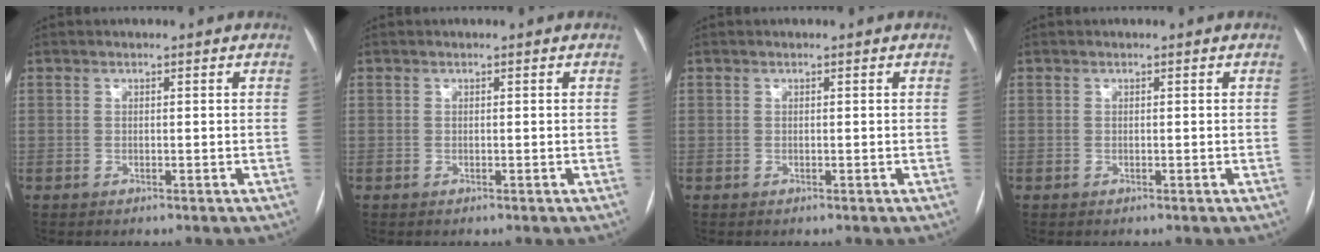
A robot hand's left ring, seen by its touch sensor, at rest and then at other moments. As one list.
[{"total": 0.0}, {"total": 0.0}, {"total": 0.0}]